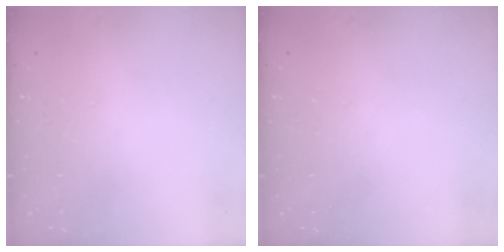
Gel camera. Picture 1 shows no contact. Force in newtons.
{"total": 0.0}